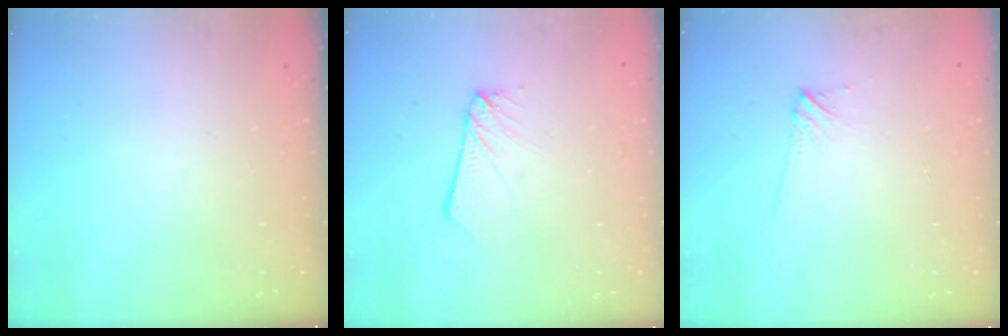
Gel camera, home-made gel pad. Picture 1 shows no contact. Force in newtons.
{"total": 2.3, "press": 2.3, "slide": 0.2}
{"total": 4.5, "press": 4.5, "slide": 0.4}